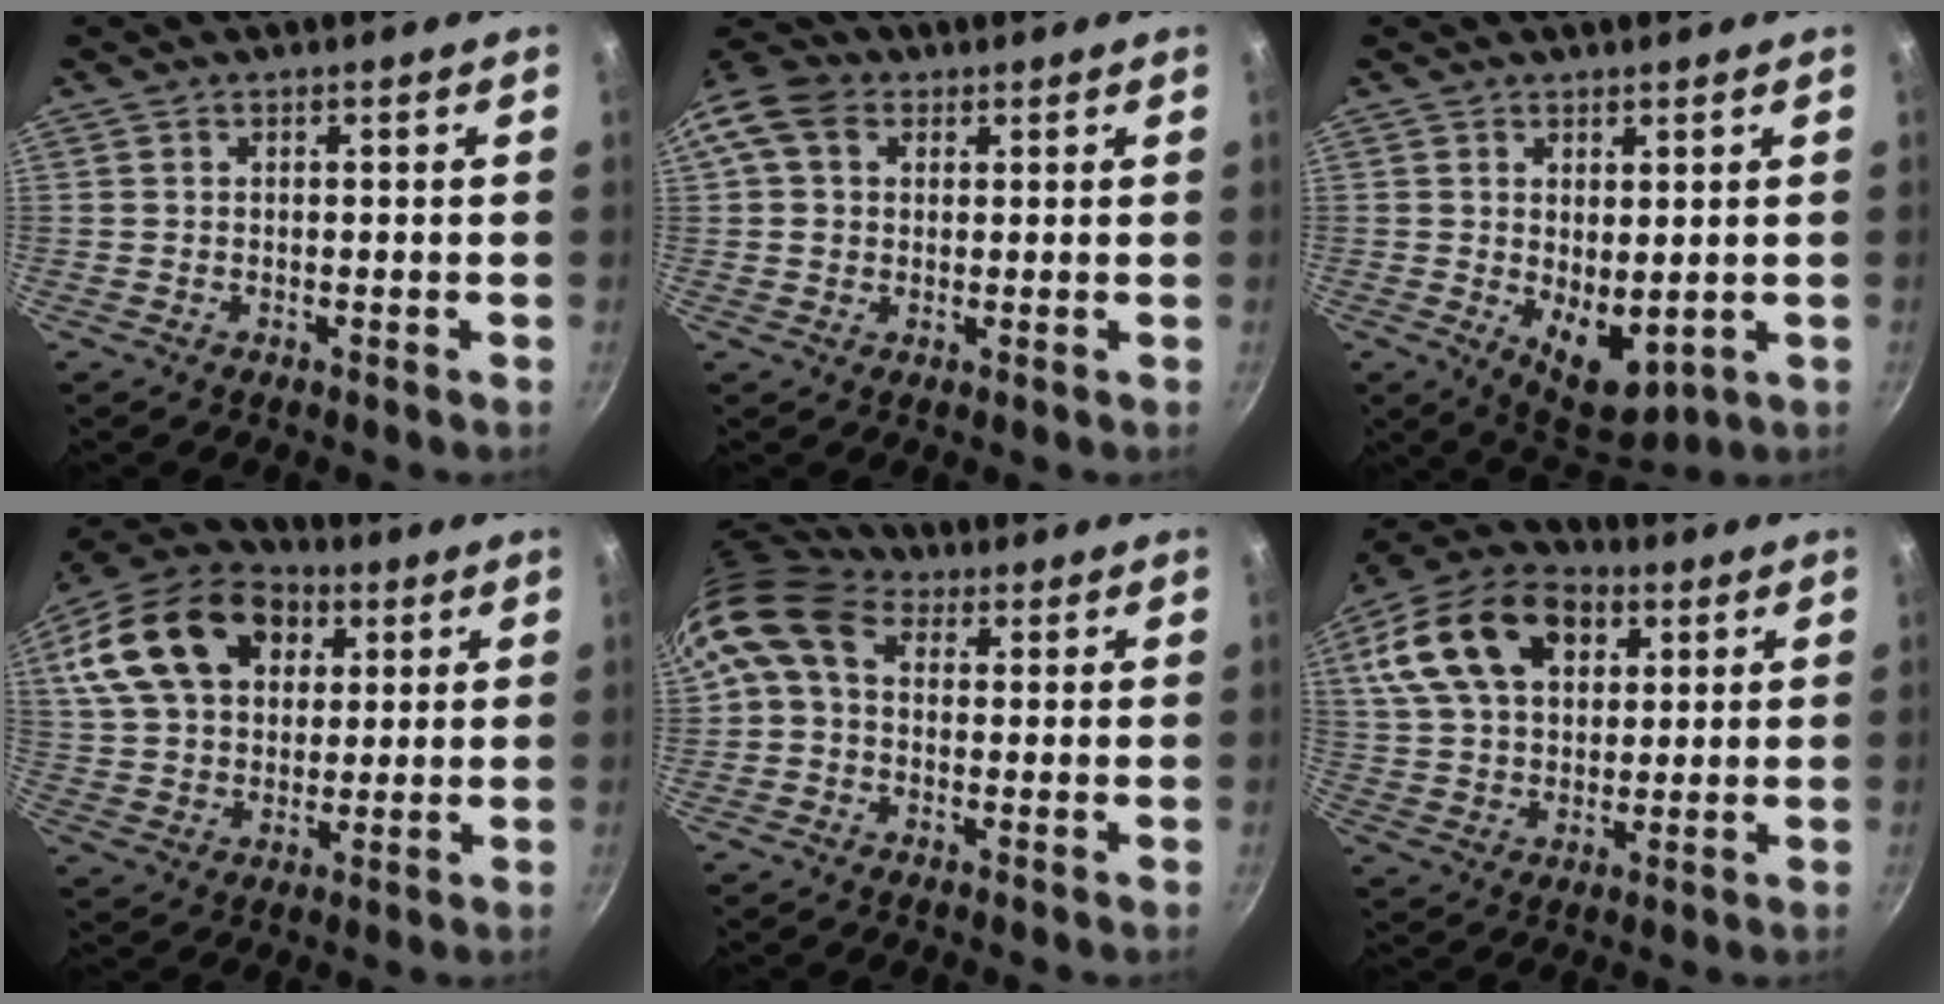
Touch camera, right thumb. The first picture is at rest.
{"total": 9.6, "force": [2.8, 7.5, 5.3], "torque": [-0.093, 0.014, 0.035]}
{"total": 8.0, "force": [0.3, 4.4, 6.7], "torque": [-0.079, -0.024, 0.022]}
{"total": 22.9, "force": [7.8, 15.9, 14.5], "torque": [-0.253, 0.016, 0.130]}
{"total": 9.2, "force": [2.1, 6.8, 5.8], "torque": [-0.105, 0.019, 0.018]}
{"total": 19.9, "force": [7.3, 13.1, 13.1], "torque": [-0.222, 0.009, 0.118]}